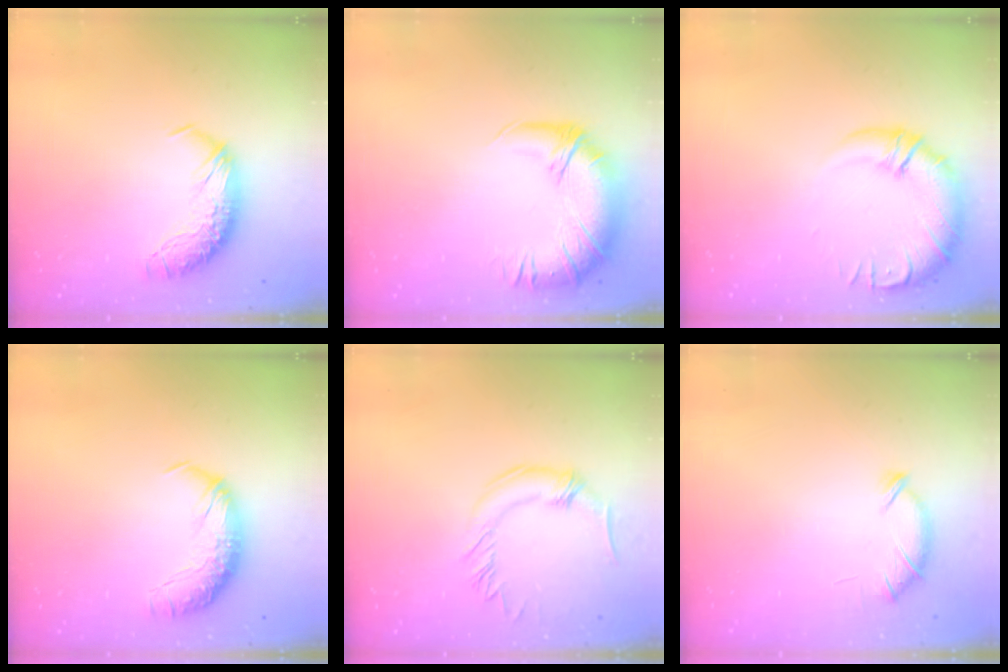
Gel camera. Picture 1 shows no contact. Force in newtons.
{"total": 2.8, "press": 0.1, "slide": 2.8}
{"total": 3.2, "press": 1.8, "slide": 2.6}
{"total": 2.3, "press": 1.1, "slide": 2.1}
{"total": 0.0}
{"total": 7.0, "press": 7.0, "slide": 0.3}